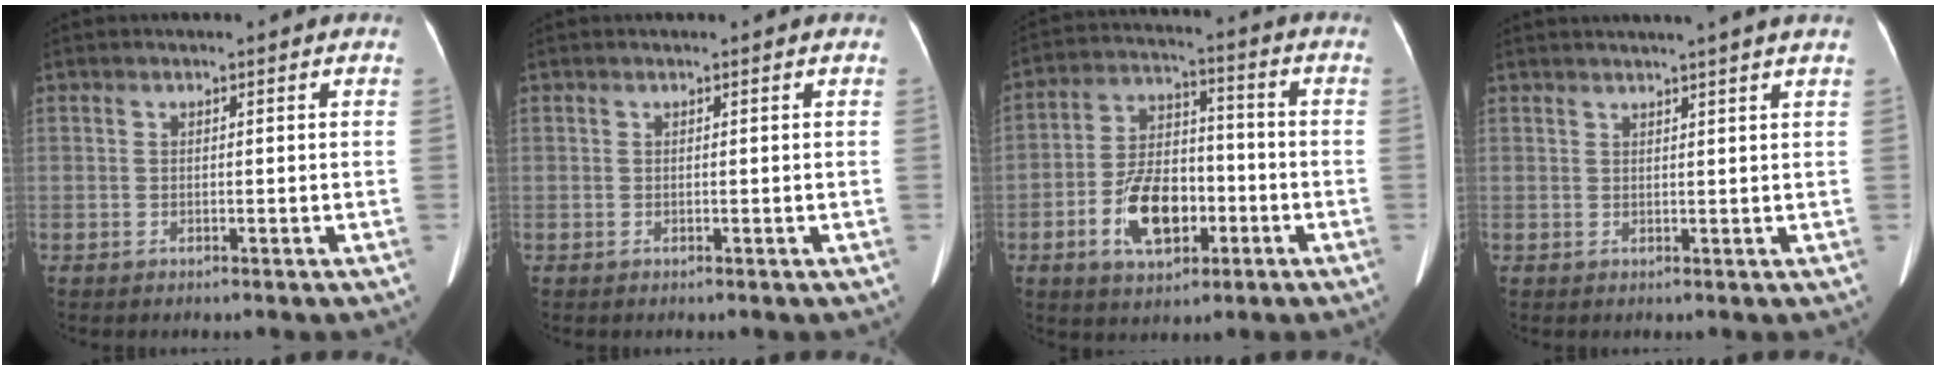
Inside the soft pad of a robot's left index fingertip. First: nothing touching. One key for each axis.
{"total": 0.0}
{"total": 11.2, "fx": -4.1, "fy": 6.0, "fz": 8.5, "tx": -0.172, "ty": 0.015, "tz": -0.067}
{"total": 5.5, "fx": 4.8, "fy": -1.2, "fz": 2.6, "tx": -0.032, "ty": 0.017, "tz": 0.053}